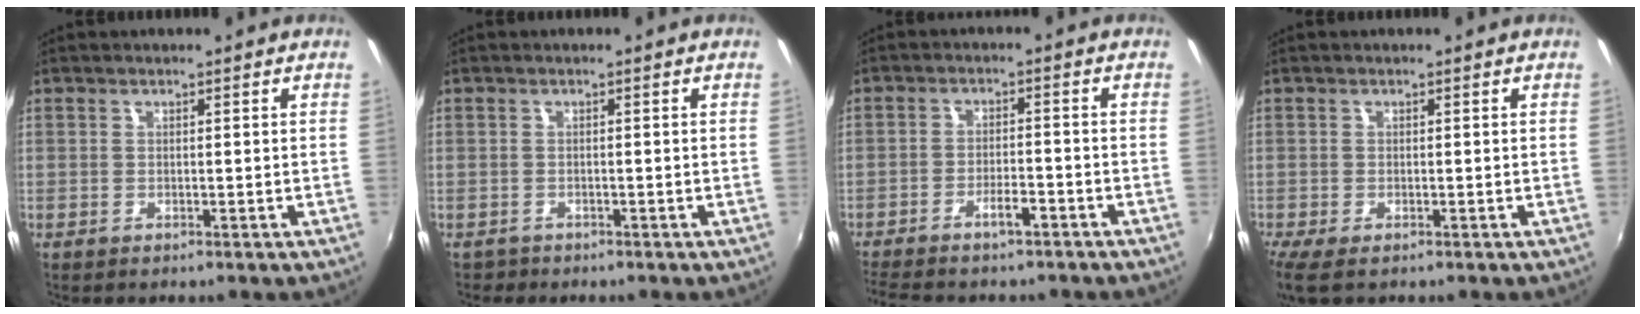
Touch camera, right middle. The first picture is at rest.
{"total": 0.9, "force": [-0.7, 0.6, -0.1], "torque": [-0.001, 0.001, -0.010]}
{"total": 6.4, "force": [-5.1, 1.4, 3.5], "torque": [-0.076, 0.000, -0.086]}
{"total": 3.4, "force": [-1.8, 0.7, 2.8], "torque": [-0.055, -0.015, -0.028]}